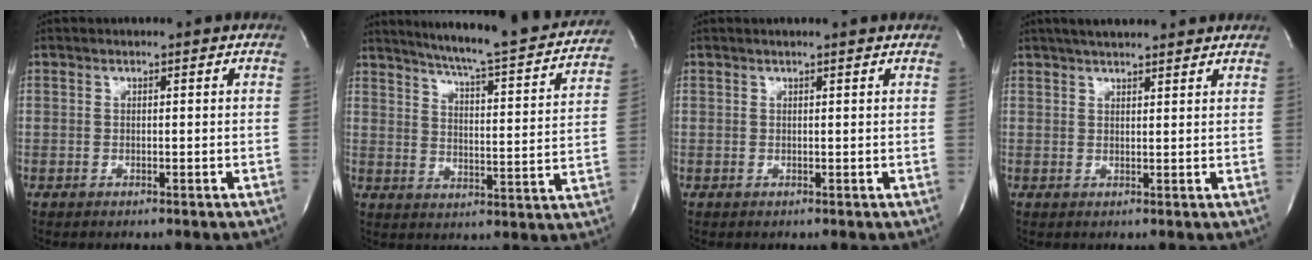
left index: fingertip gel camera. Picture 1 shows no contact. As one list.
[{"total": 23.4, "force": [21.2, 1.5, 9.6], "torque": [-0.144, -0.049, 0.267]}, {"total": 1.9, "force": [1.6, -0.2, 0.9], "torque": [-0.018, 0.011, 0.020]}, {"total": 8.4, "force": [7.2, 1.3, 4.0], "torque": [-0.064, 0.032, 0.101]}]